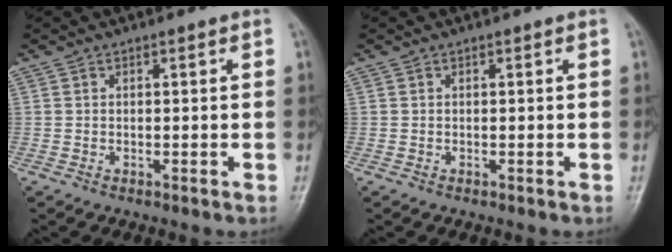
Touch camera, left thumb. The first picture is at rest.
{"total": 0.0}